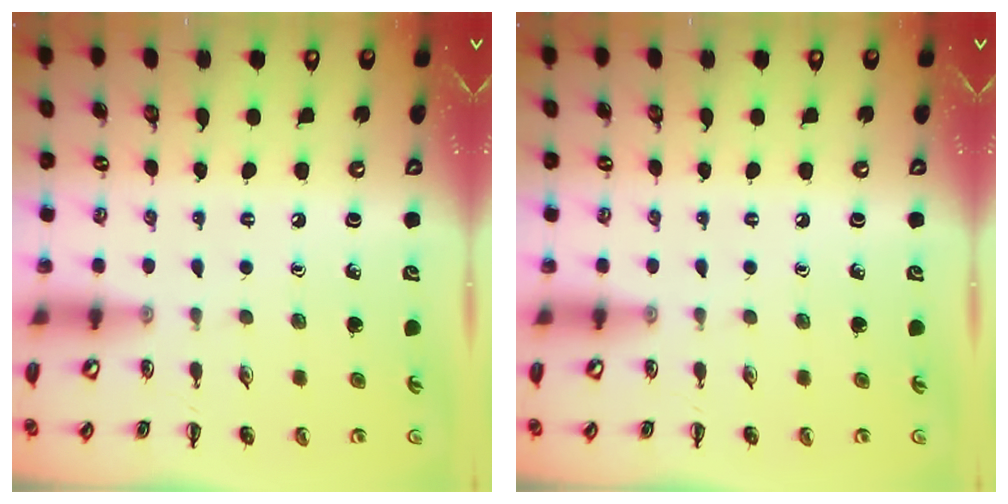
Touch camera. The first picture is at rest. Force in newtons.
{"total": 0.0}